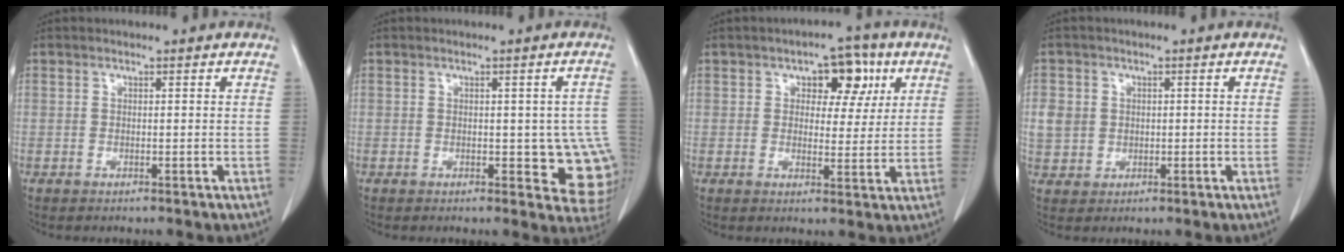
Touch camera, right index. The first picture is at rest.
{"total": 7.7, "force": [-1.1, 4.0, 6.5], "torque": [-0.052, 0.007, -0.008]}
{"total": 7.1, "force": [3.0, 4.0, 5.1], "torque": [-0.057, 0.017, 0.040]}
{"total": 6.4, "force": [0.8, 6.0, 2.3], "torque": [-0.068, 0.013, 0.027]}